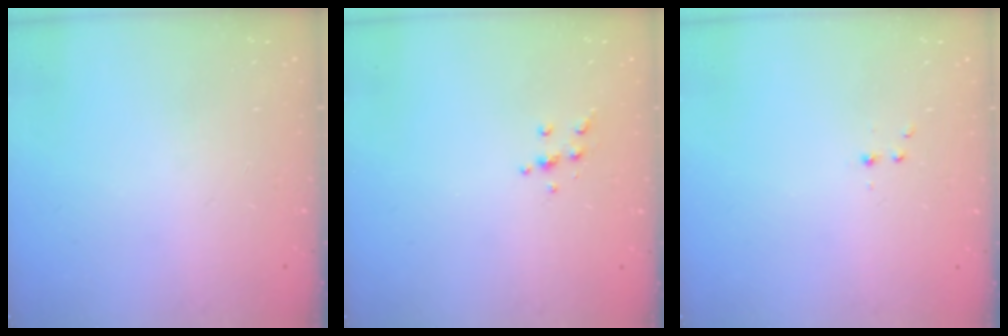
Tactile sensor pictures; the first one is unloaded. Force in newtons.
{"total": 4.2, "press": 4.2, "slide": 0.4}
{"total": 2.2, "press": 1.9, "slide": 1.0}